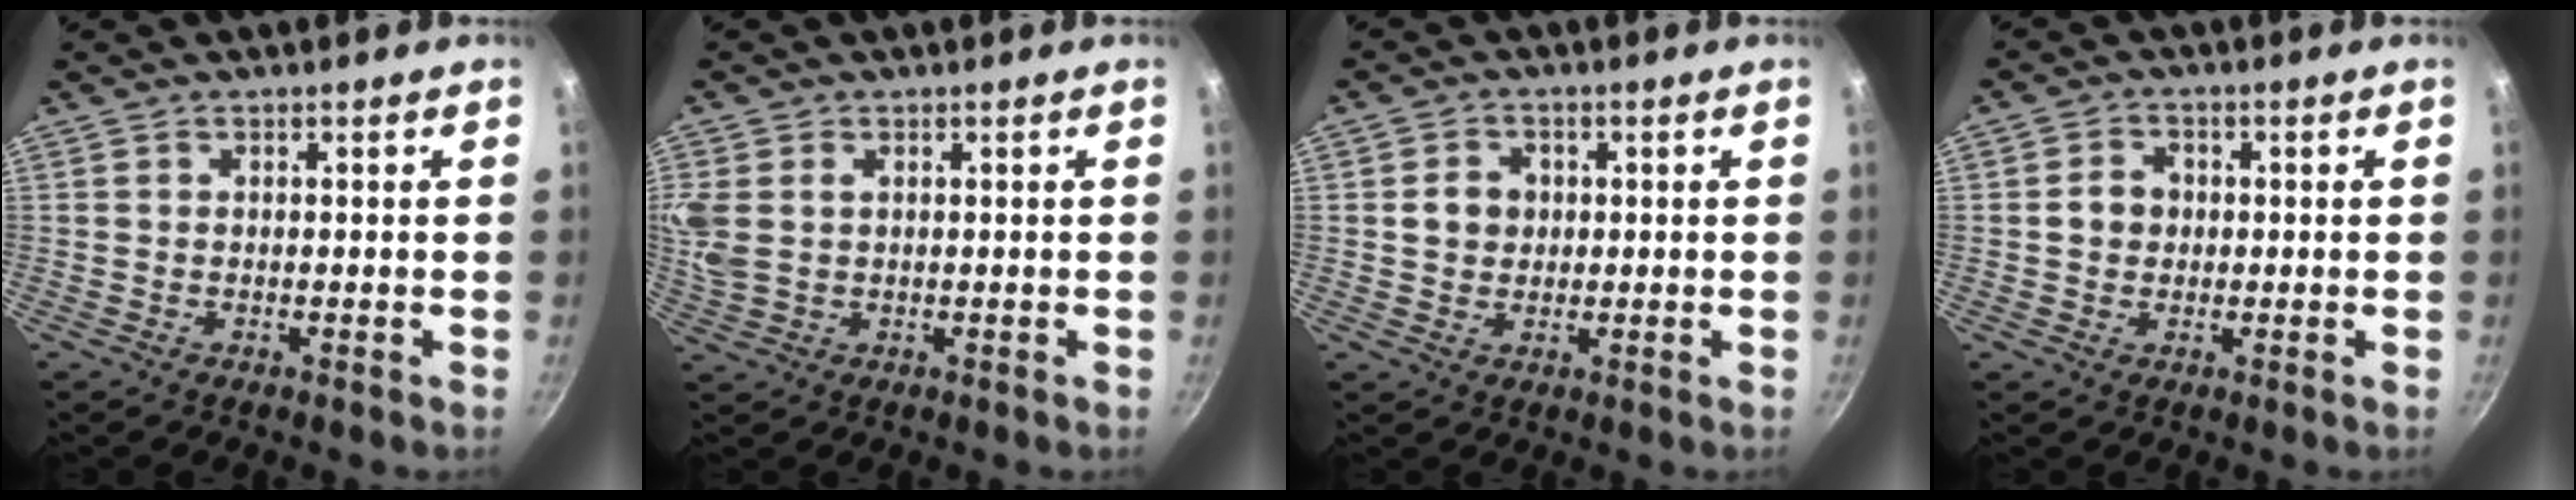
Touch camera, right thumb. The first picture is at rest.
{"total": 6.3, "force": [0.9, 4.4, 4.5], "torque": [-0.122, 0.010, 0.027]}
{"total": 4.5, "force": [0.6, 3.9, 2.2], "torque": [-0.019, 0.004, 0.008]}
{"total": 4.1, "force": [0.1, 3.5, 2.0], "torque": [-0.022, 0.010, -0.001]}